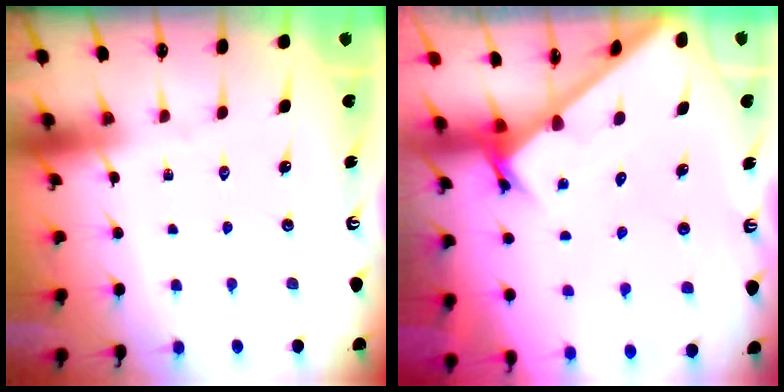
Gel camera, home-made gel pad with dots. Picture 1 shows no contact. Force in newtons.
{"total": 2.2, "press": 2.2, "slide": 0.1}